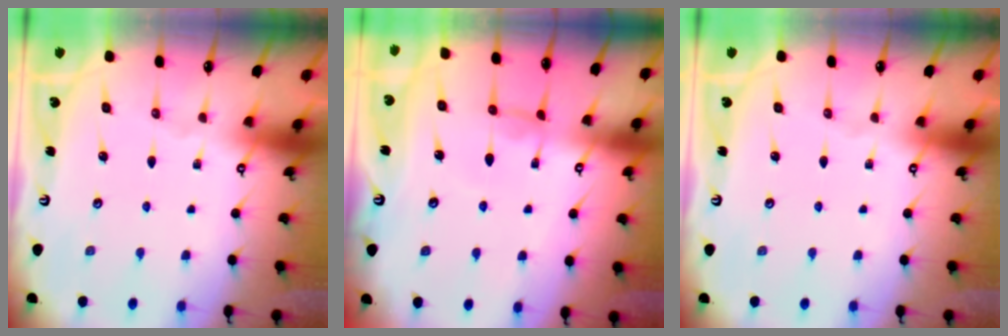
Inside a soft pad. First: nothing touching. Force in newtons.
{"total": 0.7, "press": 0.3, "slide": 0.6}
{"total": 0.6, "press": 0.6, "slide": 0.1}